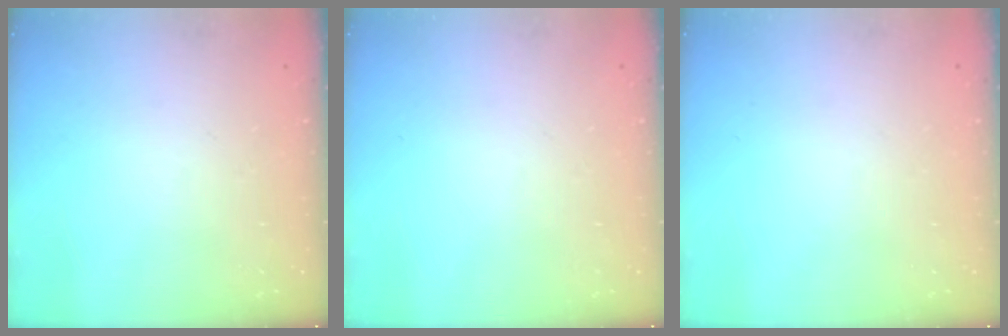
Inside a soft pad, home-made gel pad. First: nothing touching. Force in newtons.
{"total": 0.0}
{"total": 0.0}